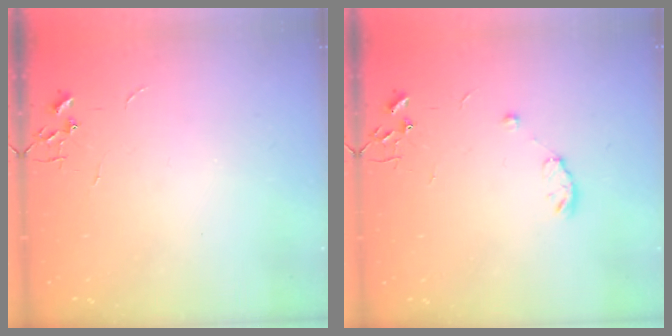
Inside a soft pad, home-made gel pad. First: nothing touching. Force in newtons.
{"total": 6.3, "press": 6.3, "slide": 0.8}